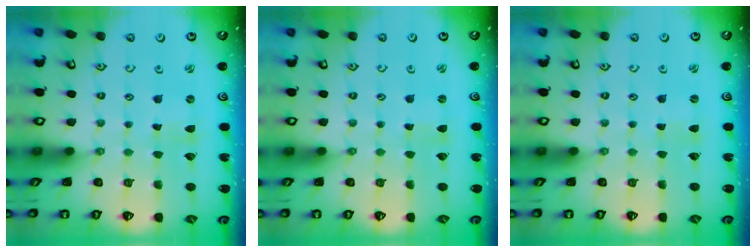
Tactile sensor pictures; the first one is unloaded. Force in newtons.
{"total": 0.0}
{"total": 0.5, "press": 0.4, "slide": 0.3}